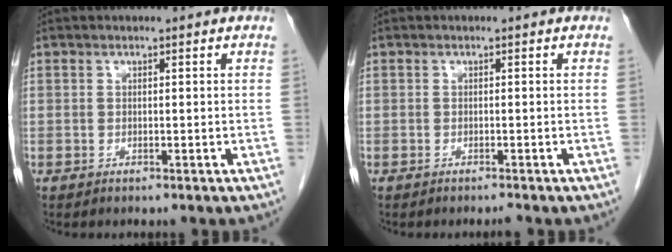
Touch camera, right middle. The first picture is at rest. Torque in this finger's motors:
{"motor_torque": [0.06, -0.05, -0.01, -0.01]}